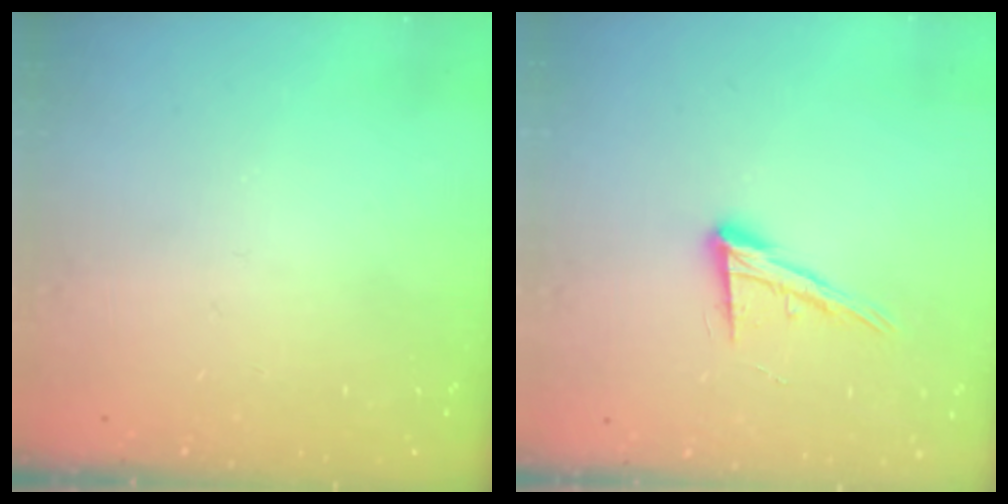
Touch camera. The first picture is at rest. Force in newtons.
{"total": 13.2, "press": 12.7, "slide": 3.4}